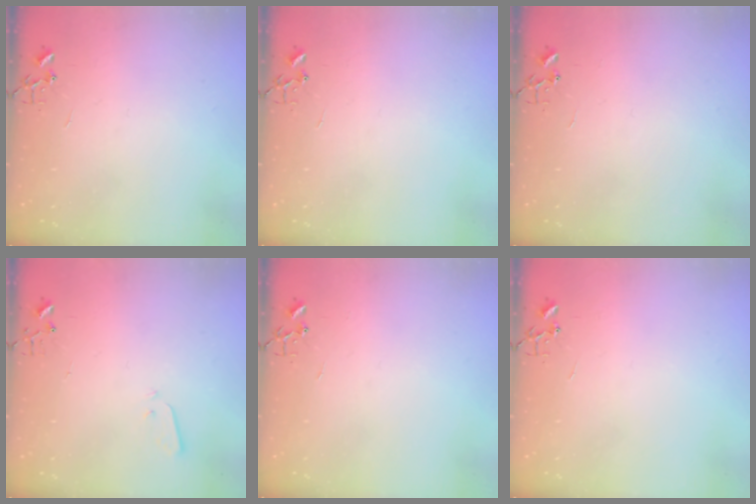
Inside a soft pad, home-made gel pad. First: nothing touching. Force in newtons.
{"total": 0.0}
{"total": 0.0}
{"total": 2.1, "press": 2.0, "slide": 0.4}
{"total": 0.0}
{"total": 0.0}